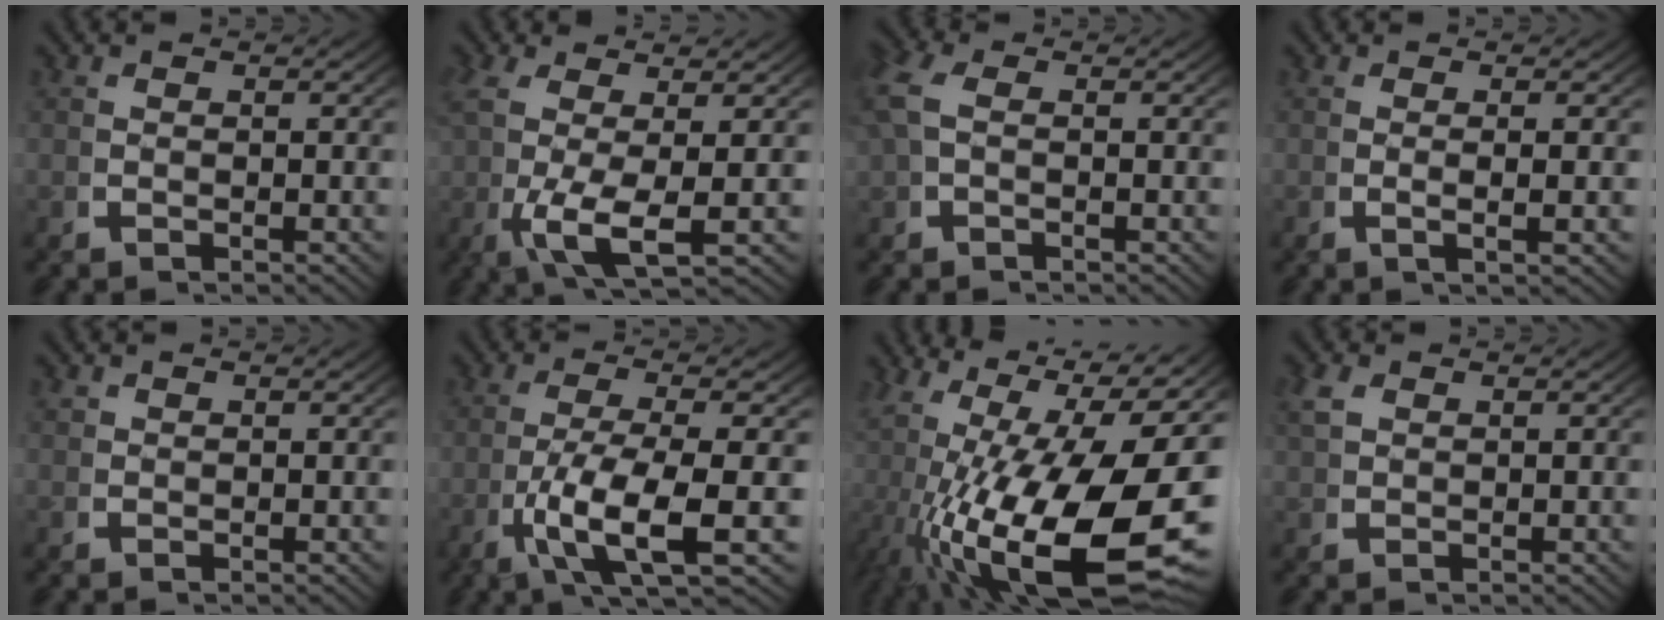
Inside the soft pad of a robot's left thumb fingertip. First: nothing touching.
{"total": 6.6, "force": [-0.4, 2.4, 6.2], "torque": [-0.149, -0.026, 0.007]}
{"total": 2.4, "force": [0.3, 1.6, 1.7], "torque": [-0.057, -0.001, 0.009]}
{"total": 2.2, "force": [0.2, -0.2, 2.2], "torque": [-0.046, 0.000, 0.002]}
{"total": 0.8, "force": [0.6, 0.5, 0.2], "torque": [-0.008, -0.003, 0.015]}
{"total": 9.4, "force": [-2.0, 3.5, 8.5], "torque": [-0.187, -0.031, -0.015]}
{"total": 21.9, "force": [-2.0, 12.3, 18.0], "torque": [-0.311, -0.062, 0.008]}
{"total": 1.8, "force": [1.3, 0.9, 0.9], "torque": [-0.023, 0.005, 0.030]}